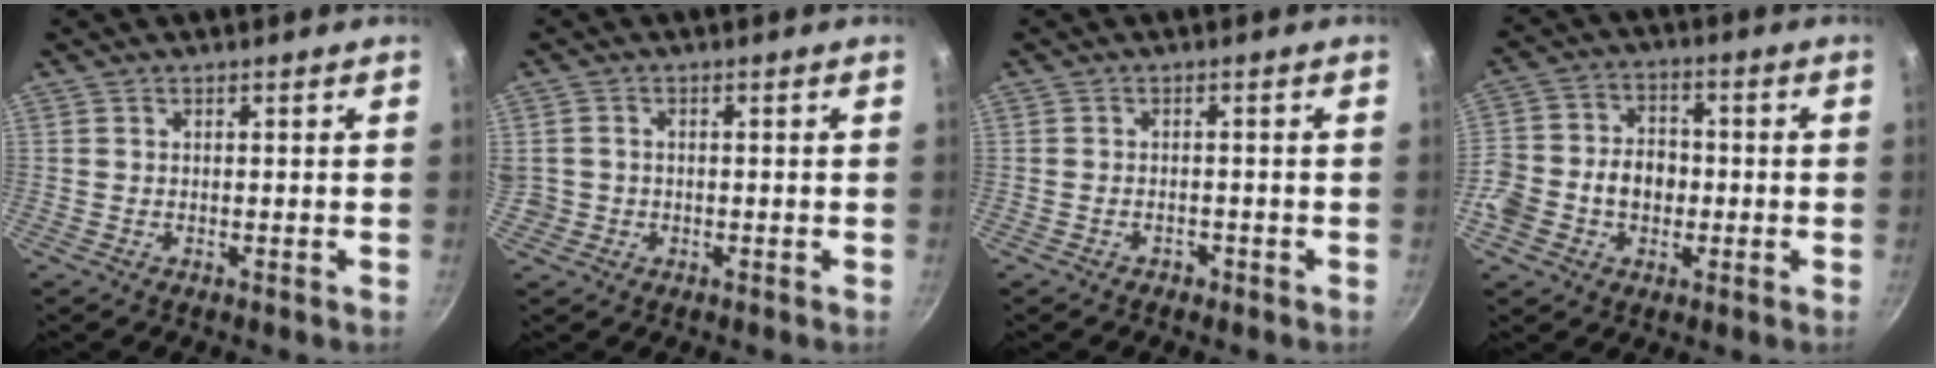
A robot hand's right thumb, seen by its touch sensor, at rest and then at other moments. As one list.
[{"total": 3.8, "force": [-0.3, 3.5, 1.4], "torque": [-0.026, 0.011, 0.000]}, {"total": 1.3, "force": [-0.8, 0.9, 0.2], "torque": [0.001, 0.009, -0.013]}, {"total": 12.6, "force": [-2.2, 9.5, 7.9], "torque": [-0.131, 0.036, -0.041]}]